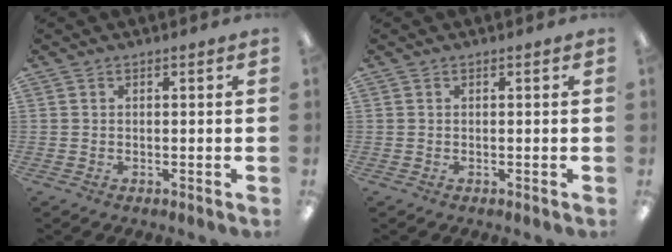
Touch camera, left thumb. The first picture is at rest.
{"total": 0.0}